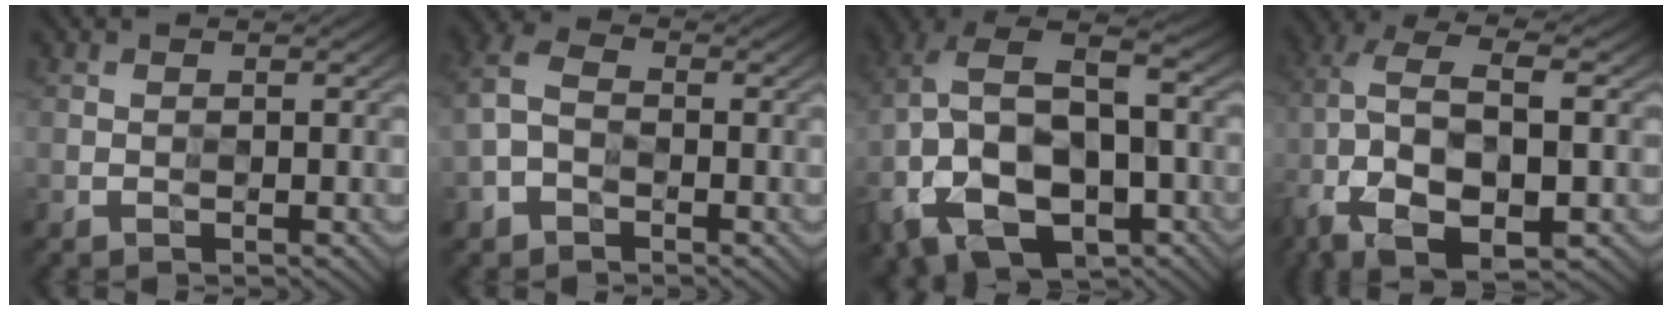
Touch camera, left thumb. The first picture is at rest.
{"total": 4.7, "force": [-1.7, 3.2, 2.9], "torque": [-0.078, 0.005, -0.046]}
{"total": 17.7, "force": [-3.6, 11.3, 13.1], "torque": [-0.288, -0.021, -0.031]}
{"total": 13.1, "force": [-3.6, 6.3, 10.9], "torque": [-0.258, -0.004, -0.061]}